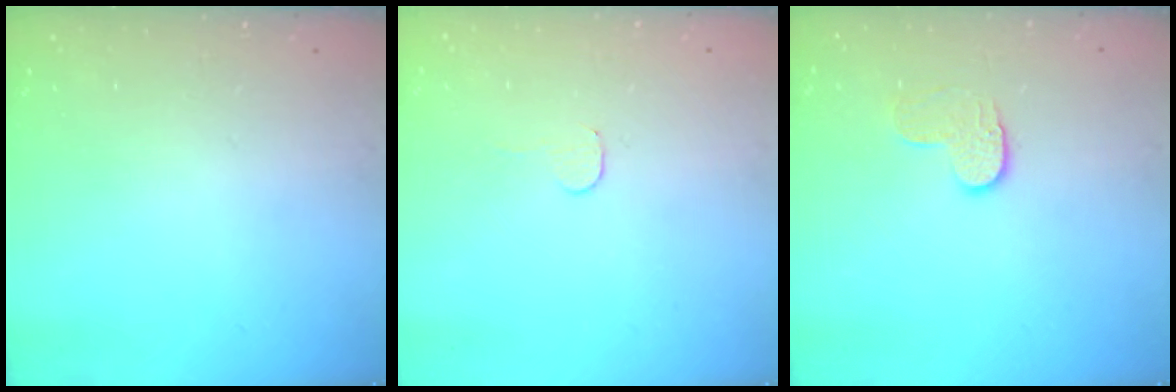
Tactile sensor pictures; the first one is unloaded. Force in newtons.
{"total": 2.8, "press": 2.8, "slide": 0.2}
{"total": 6.3, "press": 6.3, "slide": 0.4}